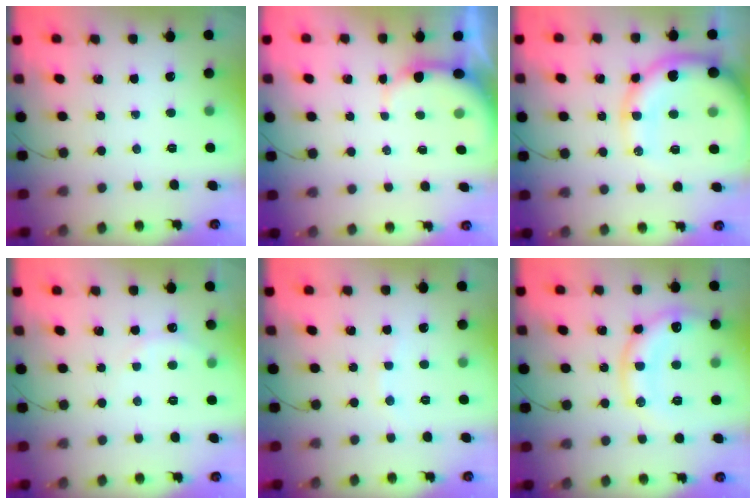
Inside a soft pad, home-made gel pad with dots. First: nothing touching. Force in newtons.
{"total": 4.8, "press": 4.7, "slide": 0.8}
{"total": 17.3, "press": 17.0, "slide": 3.6}
{"total": 5.7, "press": 5.6, "slide": 1.2}
{"total": 2.7, "press": 2.6, "slide": 0.8}
{"total": 15.8, "press": 15.7, "slide": 1.5}